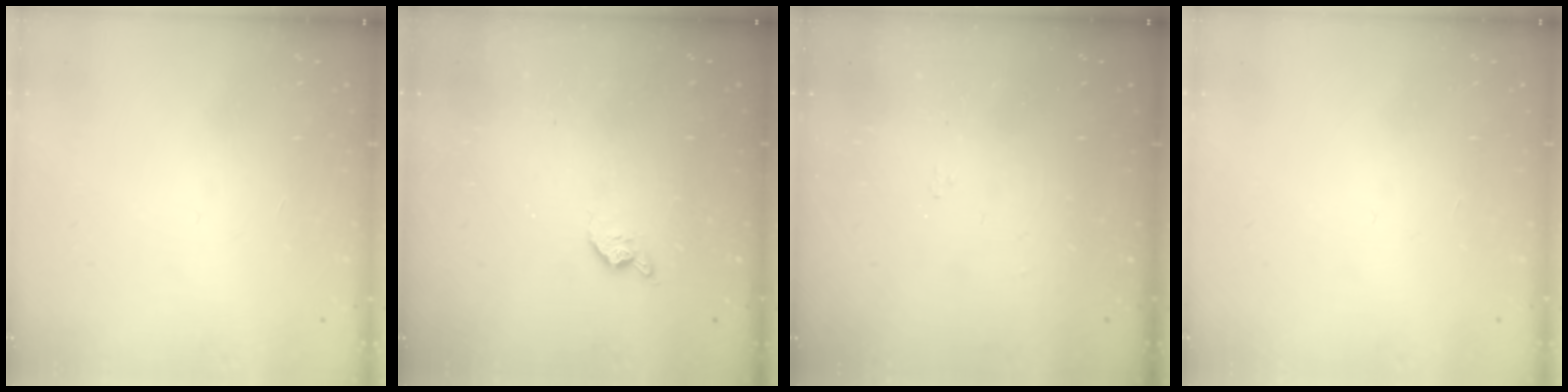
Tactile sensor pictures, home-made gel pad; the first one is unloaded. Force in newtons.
{"total": 4.9, "press": 4.9, "slide": 0.6}
{"total": 2.9, "press": 2.8, "slide": 0.4}
{"total": 0.0}